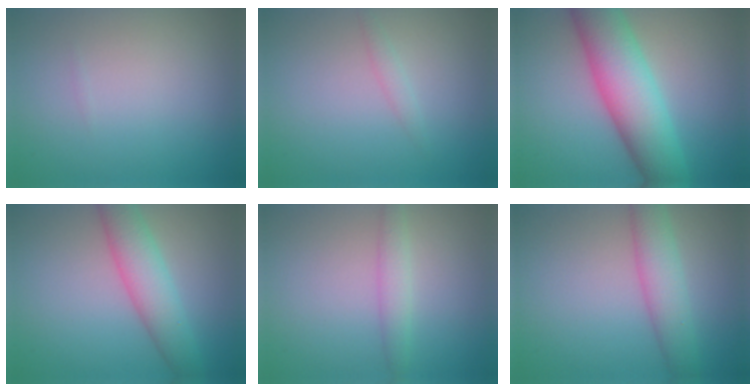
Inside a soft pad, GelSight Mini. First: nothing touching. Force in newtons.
{"total": 1.0, "press": 1.0, "slide": 0.1}
{"total": 9.3, "press": 9.3, "slide": 0.2}
{"total": 4.9, "press": 4.9, "slide": 0.2}
{"total": 1.8, "press": 1.8, "slide": 0.1}
{"total": 4.1, "press": 4.0, "slide": 0.4}